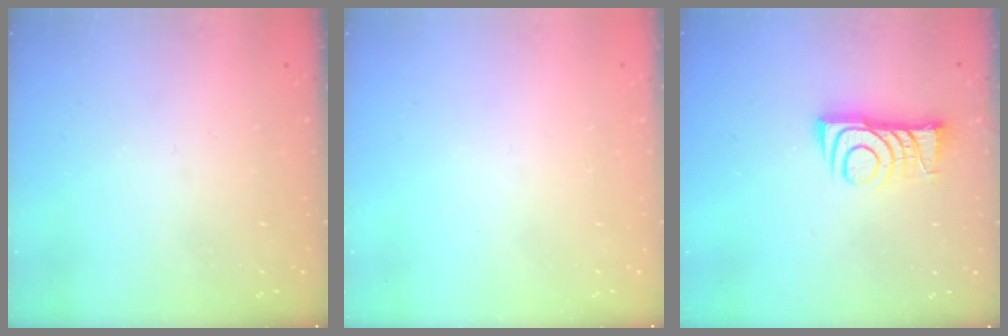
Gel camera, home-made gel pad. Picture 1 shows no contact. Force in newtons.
{"total": 1.6, "press": 1.5, "slide": 0.1}
{"total": 8.7, "press": 8.6, "slide": 0.8}